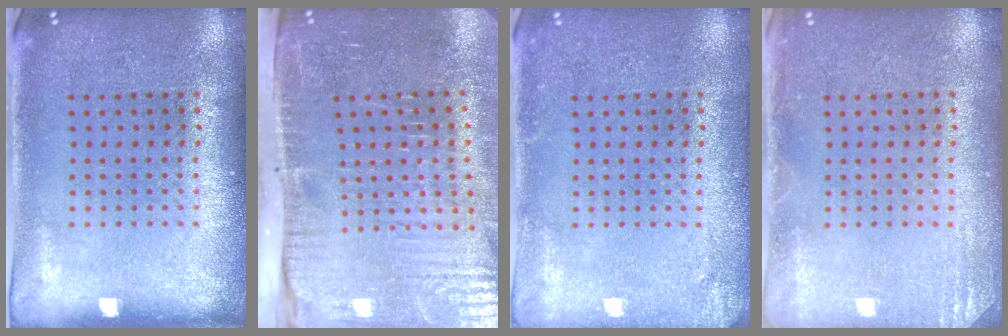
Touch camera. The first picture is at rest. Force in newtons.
{"total": 4.9, "press": 4.1, "slide": 2.7}
{"total": 1.6, "press": 1.6, "slide": 0.2}
{"total": 1.6, "press": 1.6, "slide": 0.3}